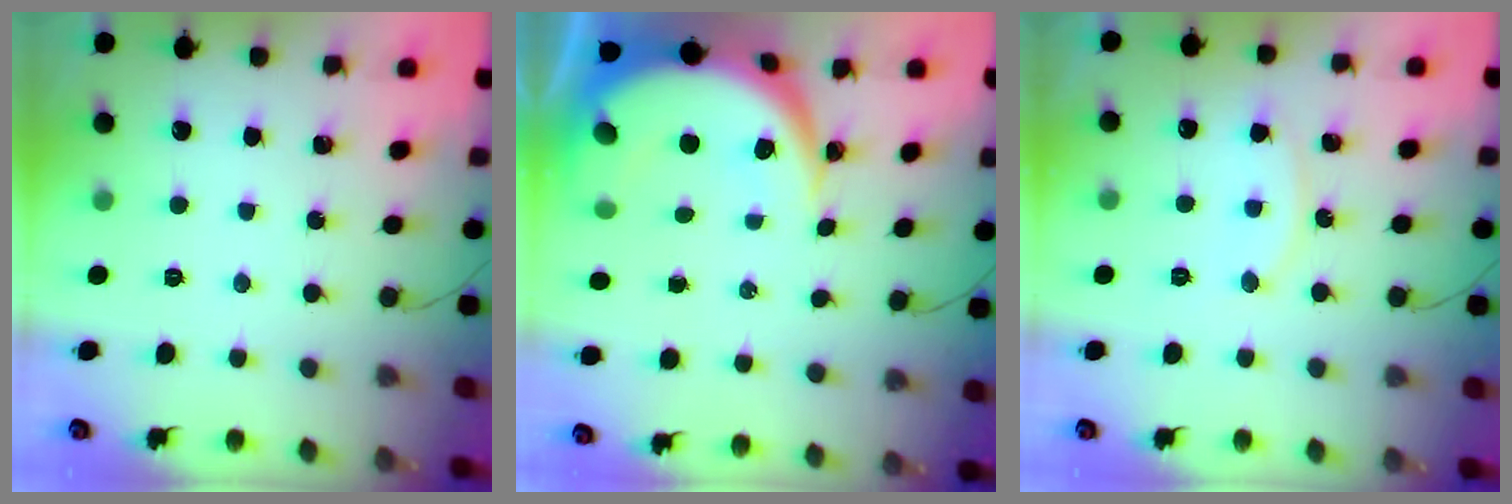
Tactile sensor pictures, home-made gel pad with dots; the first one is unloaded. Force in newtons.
{"total": 9.3, "press": 9.3, "slide": 0.7}
{"total": 7.8, "press": 7.8, "slide": 0.6}